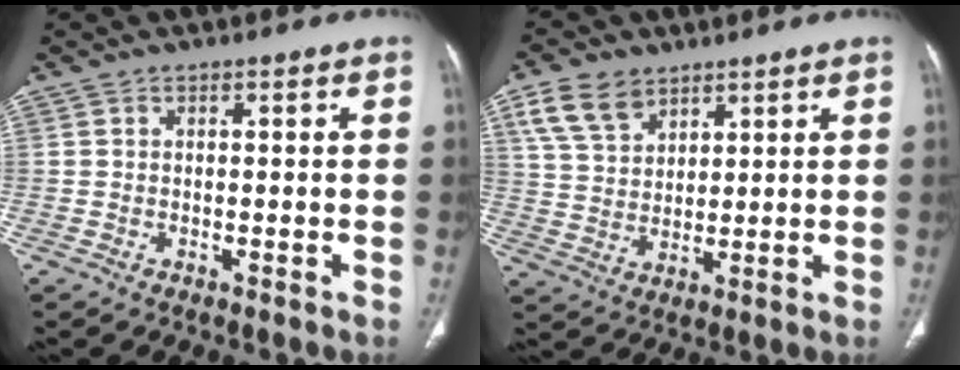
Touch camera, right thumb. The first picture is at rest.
{"total": 8.7, "force": [5.2, 5.4, 4.4], "torque": [-0.072, -0.015, 0.108]}